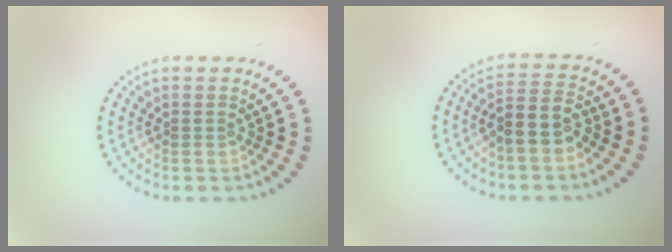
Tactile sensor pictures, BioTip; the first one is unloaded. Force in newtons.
{"total": 3.3, "press": 2.9, "slide": 1.5}